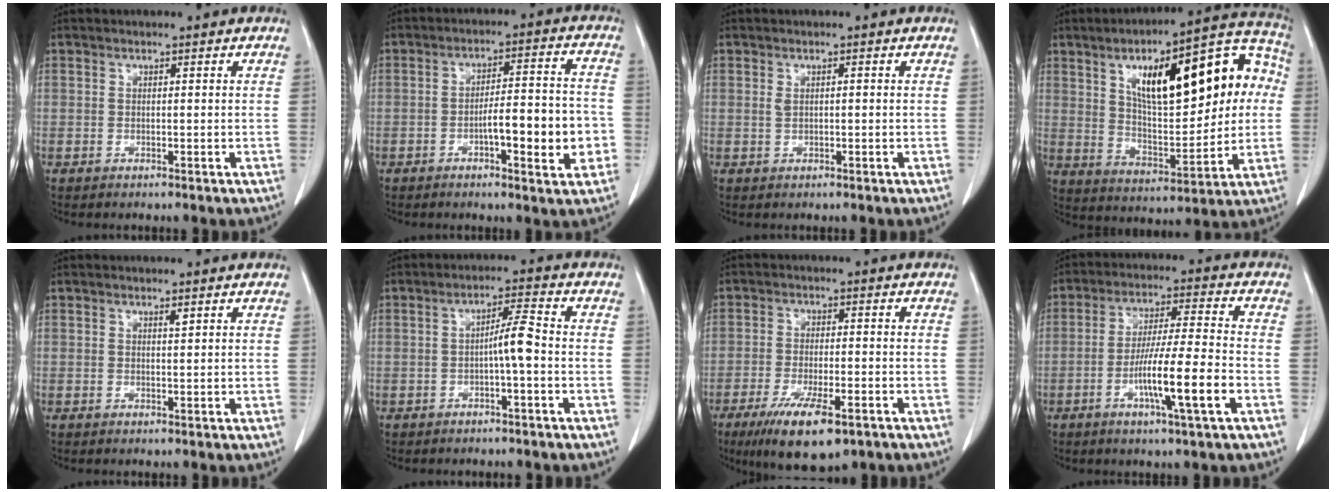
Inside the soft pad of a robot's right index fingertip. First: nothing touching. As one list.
[{"total": 10.1, "force": [-3.0, 2.0, 9.4], "torque": [-0.137, 0.018, -0.041]}, {"total": 1.1, "force": [0.2, 0.5, 1.0], "torque": [-0.018, 0.010, 0.008]}, {"total": 22.9, "force": [5.4, 7.9, 20.8], "torque": [-0.304, 0.046, 0.086]}, {"total": 0.7, "force": [0.4, 0.1, 0.5], "torque": [-0.011, -0.003, 0.007]}, {"total": 4.1, "force": [-0.9, 0.0, 4.0], "torque": [-0.061, 0.012, -0.013]}, {"total": 10.9, "force": [-6.7, 2.6, 8.3], "torque": [-0.142, -0.022, -0.103]}, {"total": 11.0, "force": [-3.9, -0.3, 10.3], "torque": [-0.182, -0.005, -0.071]}]